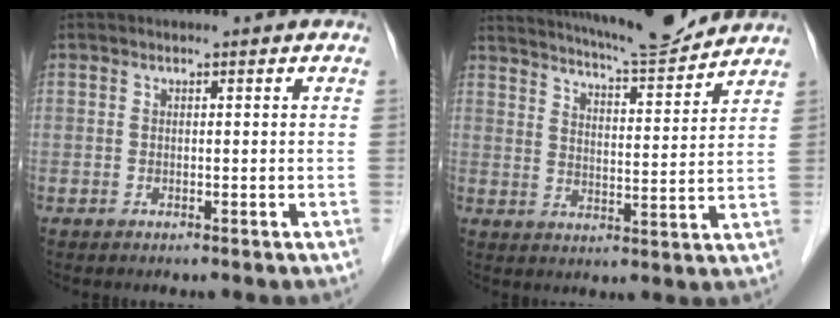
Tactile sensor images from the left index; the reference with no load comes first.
{"total": 12.8, "force": [12.0, 0.4, 4.3], "torque": [-0.076, -0.002, 0.172]}